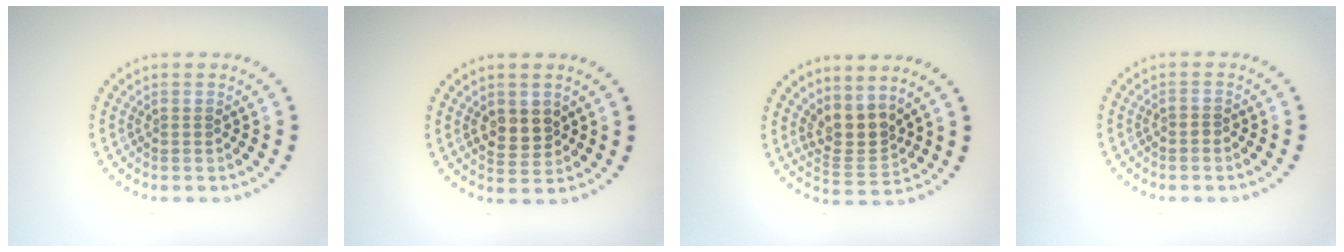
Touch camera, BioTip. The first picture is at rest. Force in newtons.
{"total": 2.6, "press": 2.5, "slide": 0.6}
{"total": 3.1, "press": 2.4, "slide": 2.0}
{"total": 0.5, "press": 0.2, "slide": 0.5}